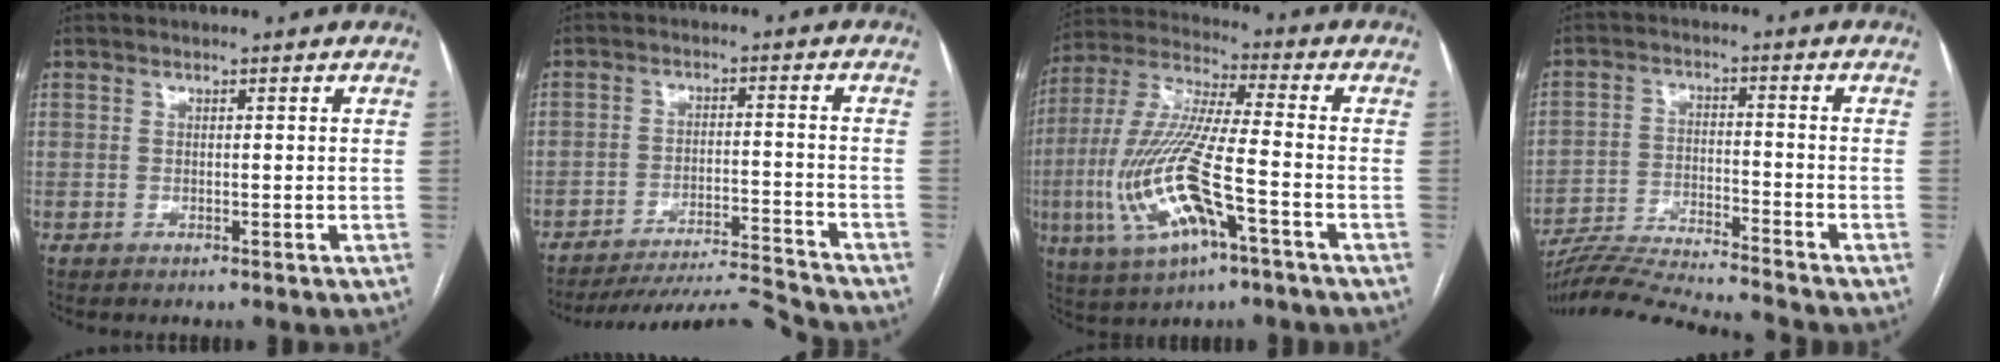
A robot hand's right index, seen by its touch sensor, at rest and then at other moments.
{"total": 10.8, "force": [-10.5, -2.4, 0.5], "torque": [-0.008, 0.005, -0.176]}
{"total": 16.9, "force": [-5.5, 2.9, 15.7], "torque": [-0.347, -0.010, -0.097]}
{"total": 13.4, "force": [-12.9, -1.5, 3.4], "torque": [-0.056, -0.002, -0.219]}